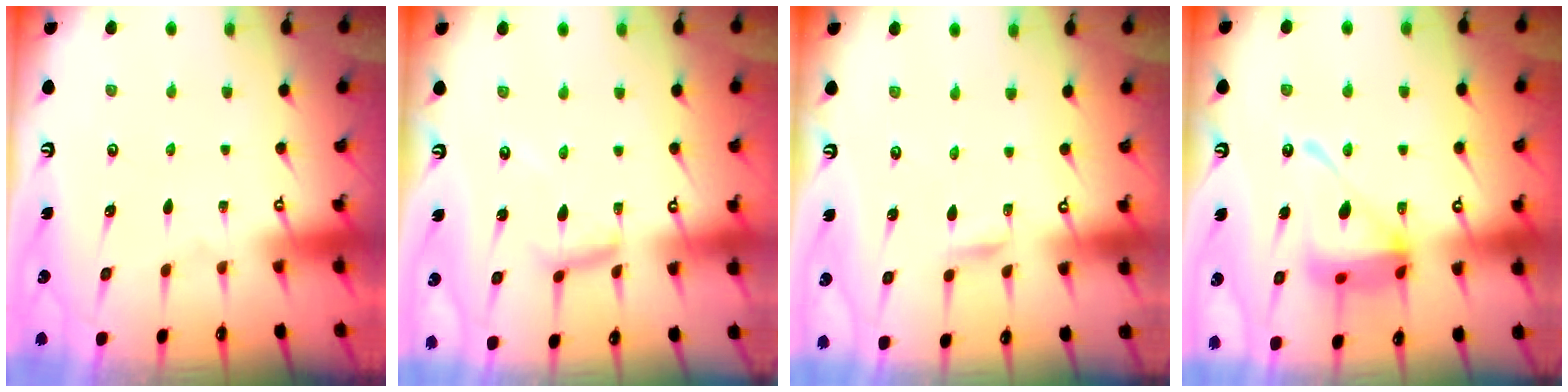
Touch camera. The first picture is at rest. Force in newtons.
{"total": 8.5, "press": 8.5, "slide": 0.3}
{"total": 1.8, "press": 1.8, "slide": 0.3}
{"total": 16.6, "press": 16.5, "slide": 1.8}